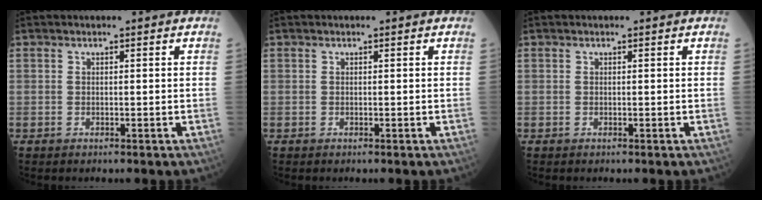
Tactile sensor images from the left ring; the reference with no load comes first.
{"total": 0.0}
{"total": 0.0}